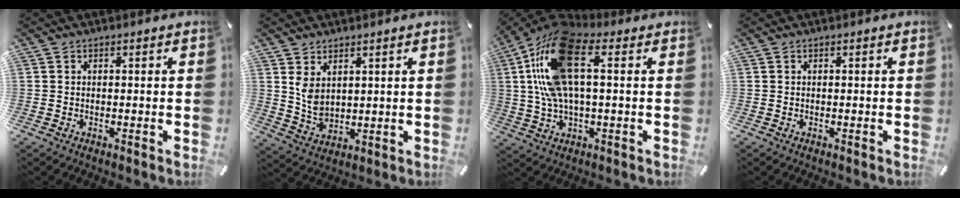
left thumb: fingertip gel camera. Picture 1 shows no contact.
{"total": 5.3, "force": [2.7, 3.4, 3.0], "torque": [-0.078, -0.015, 0.049]}
{"total": 18.0, "force": [4.0, 8.1, 15.6], "torque": [-0.327, 0.006, 0.069]}
{"total": 0.0}